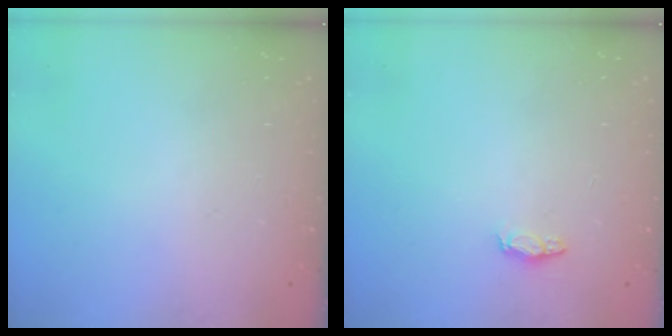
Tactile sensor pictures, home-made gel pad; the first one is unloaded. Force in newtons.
{"total": 3.0, "press": 2.9, "slide": 0.4}